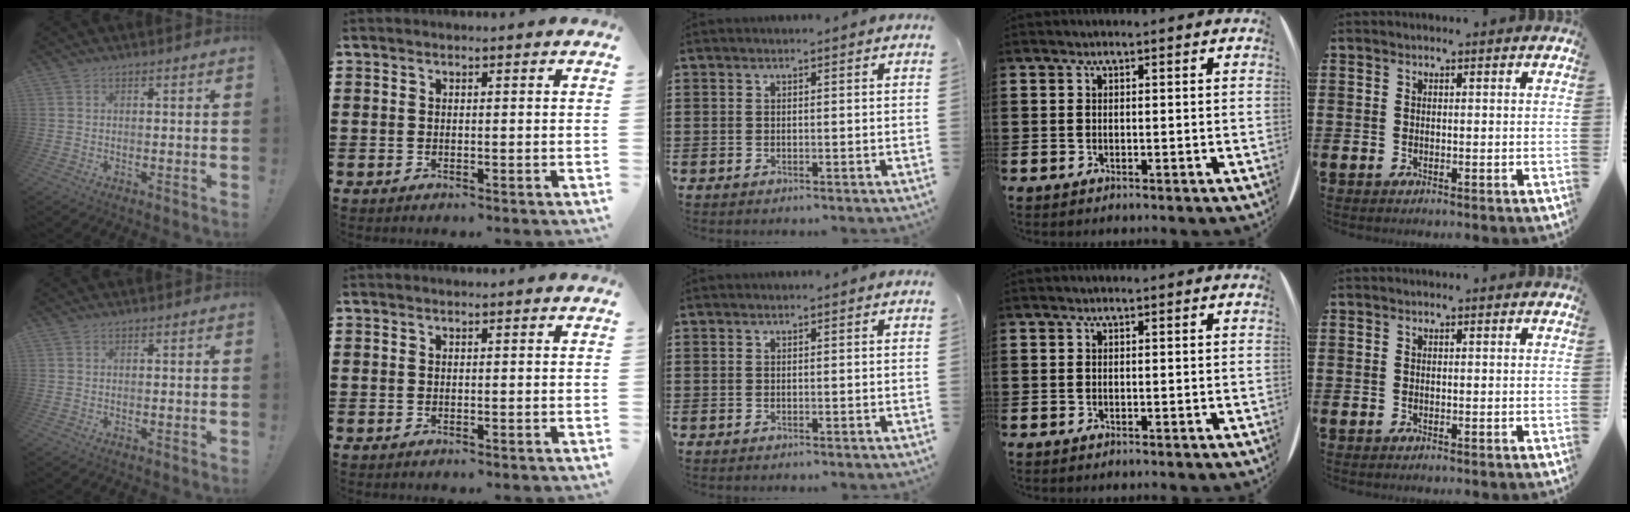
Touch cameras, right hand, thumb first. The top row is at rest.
{}